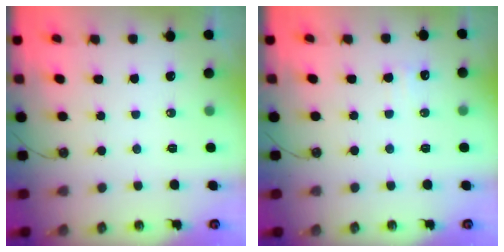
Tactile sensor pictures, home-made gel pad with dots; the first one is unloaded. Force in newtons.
{"total": 5.4, "press": 5.2, "slide": 1.2}